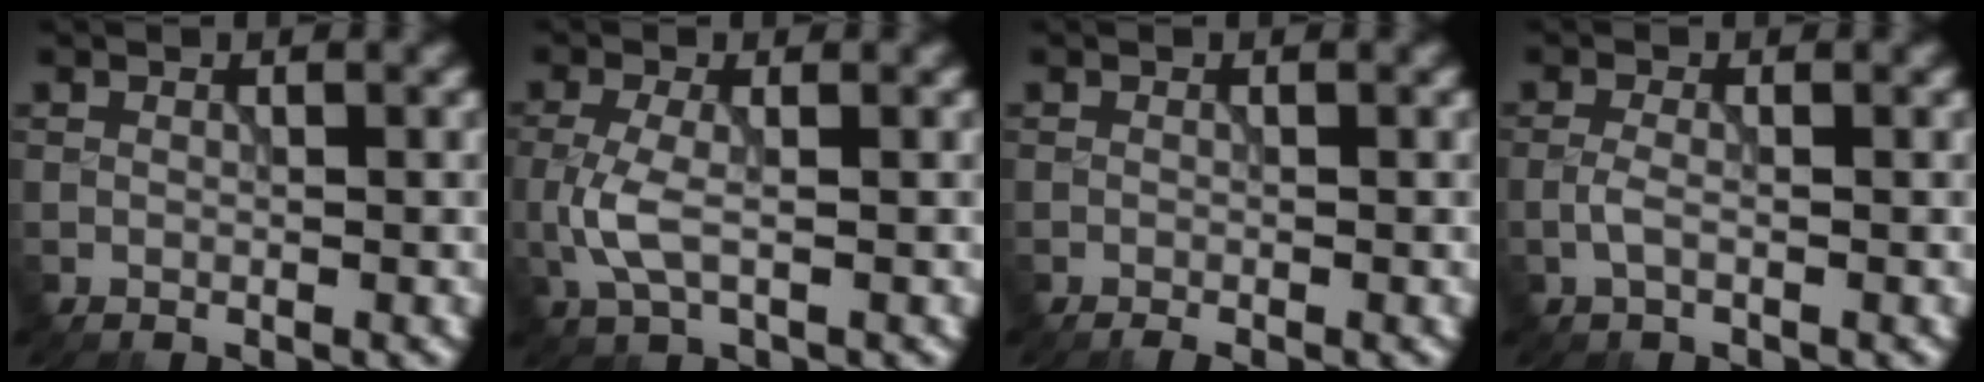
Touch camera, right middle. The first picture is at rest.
{"total": 3.0, "force": [-0.6, 1.2, 2.7], "torque": [-0.073, -0.004, -0.017]}
{"total": 0.7, "force": [-0.6, 0.0, 0.4], "torque": [-0.003, -0.002, -0.012]}
{"total": 1.4, "force": [-0.5, 0.5, 1.2], "torque": [-0.030, 0.001, -0.016]}